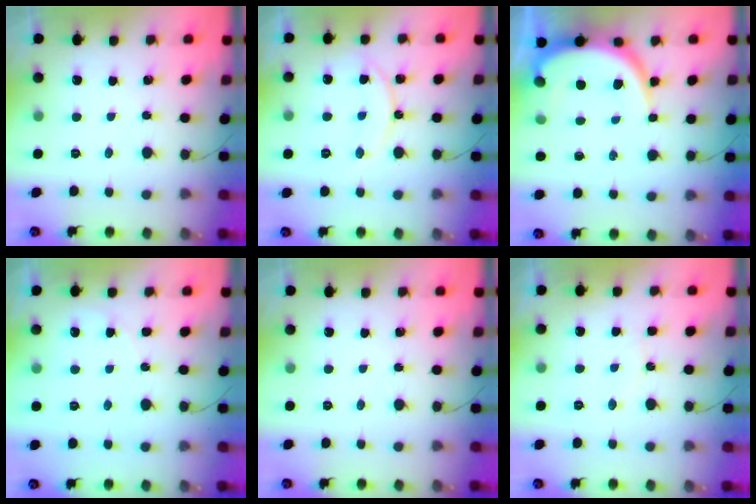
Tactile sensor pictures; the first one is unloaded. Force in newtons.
{"total": 12.5, "press": 12.5, "slide": 0.9}
{"total": 10.9, "press": 10.8, "slide": 1.2}
{"total": 6.0, "press": 5.9, "slide": 0.4}
{"total": 0.0}
{"total": 6.0, "press": 6.0, "slide": 0.4}